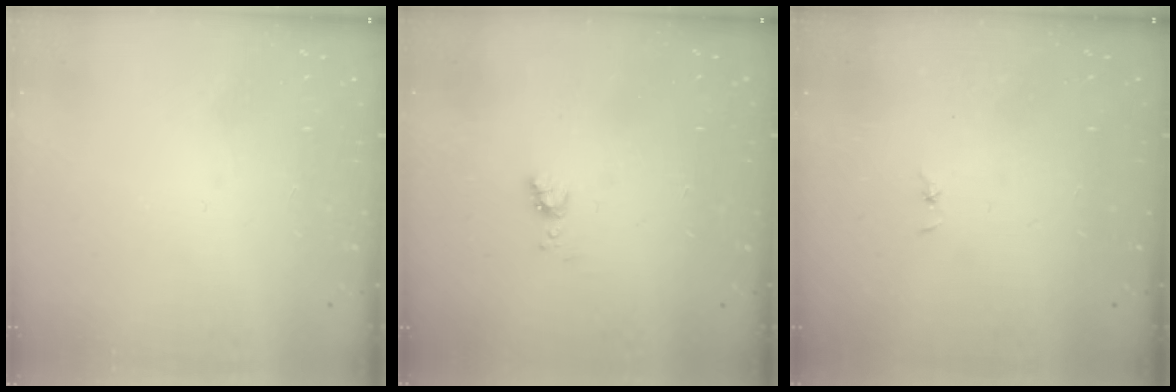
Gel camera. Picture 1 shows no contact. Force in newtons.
{"total": 3.9, "press": 3.9, "slide": 0.6}
{"total": 0.7, "press": 0.7, "slide": 0.1}